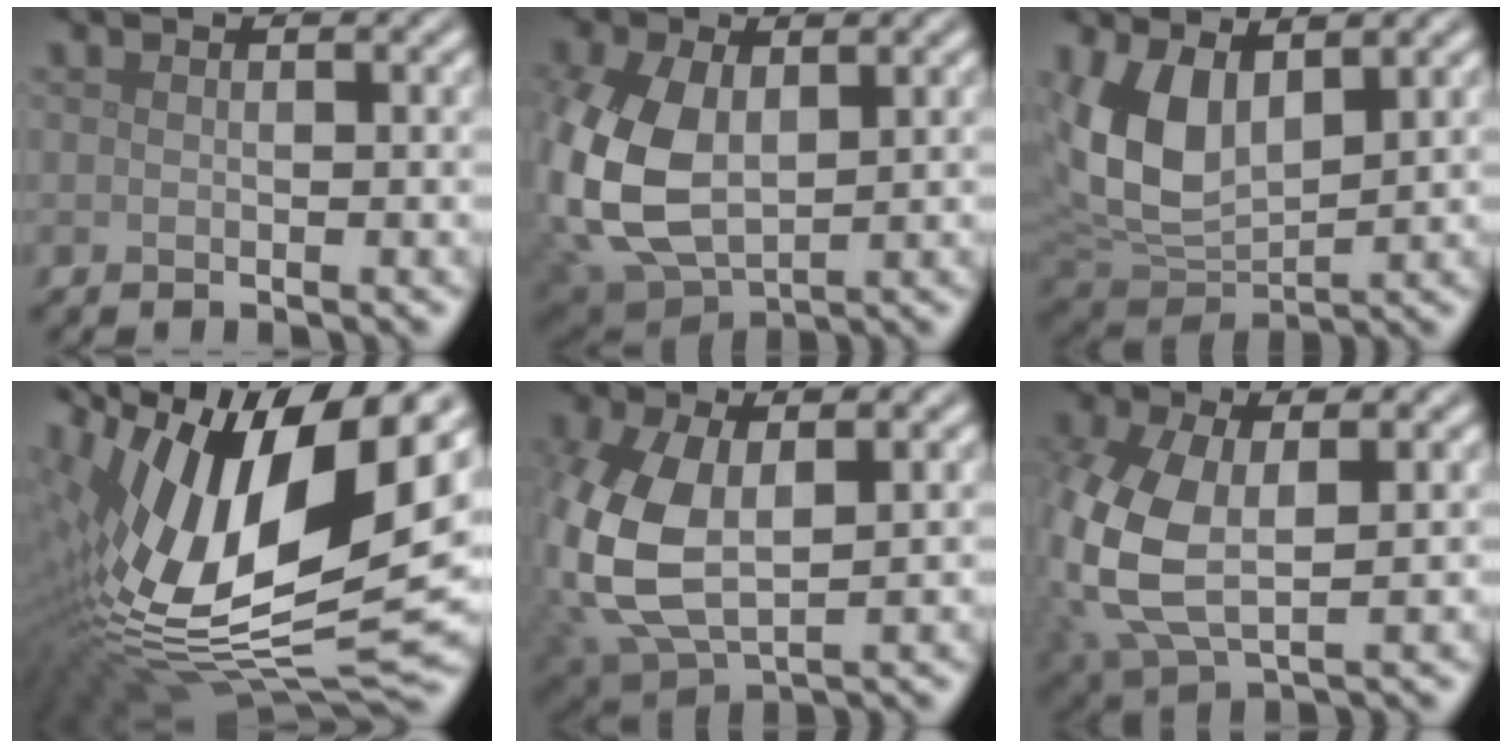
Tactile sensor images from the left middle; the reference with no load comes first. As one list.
[{"total": 10.6, "force": [0.3, 6.9, 8.0], "torque": [-0.225, -0.010, 0.018]}, {"total": 7.7, "force": [2.3, 4.5, 5.8], "torque": [-0.135, -0.010, 0.041]}, {"total": 18.4, "force": [3.7, 8.6, 15.8], "torque": [-0.301, 0.007, 0.056]}, {"total": 9.8, "force": [0.3, 5.7, 7.9], "torque": [-0.213, -0.010, 0.014]}, {"total": 8.1, "force": [0.4, 4.6, 6.7], "torque": [-0.171, -0.004, 0.011]}]